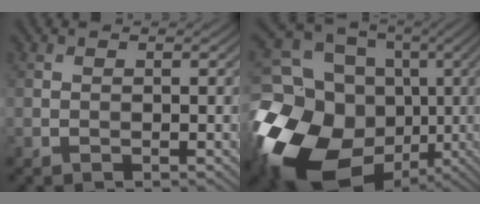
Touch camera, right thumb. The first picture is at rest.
{"total": 22.3, "force": [-6.2, 18.4, 11.0], "torque": [-0.267, -0.027, -0.123]}